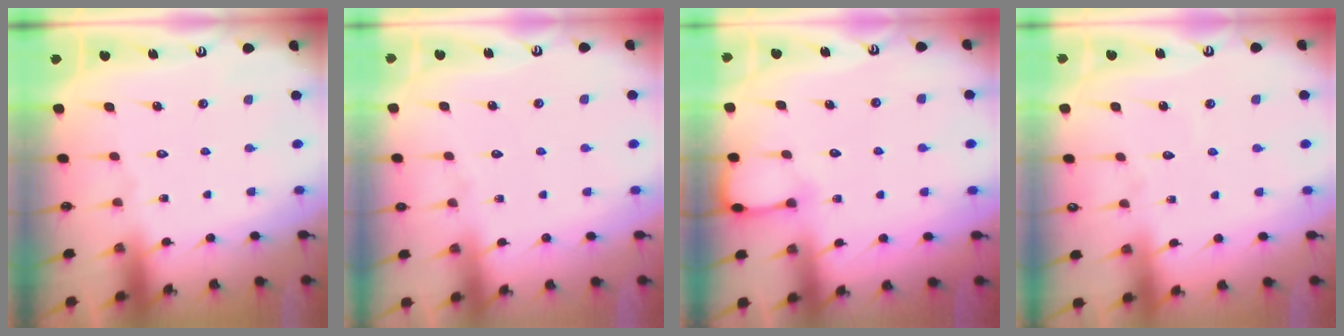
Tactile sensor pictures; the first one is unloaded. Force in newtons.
{"total": 2.8, "press": 2.7, "slide": 0.4}
{"total": 4.9, "press": 4.9, "slide": 0.5}
{"total": 3.0, "press": 3.0, "slide": 0.3}